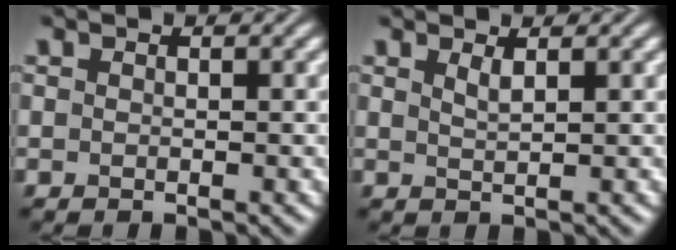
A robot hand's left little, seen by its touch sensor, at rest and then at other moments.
{"total": 1.1, "force": [0.7, 0.3, 0.8], "torque": [-0.012, 0.000, 0.012]}